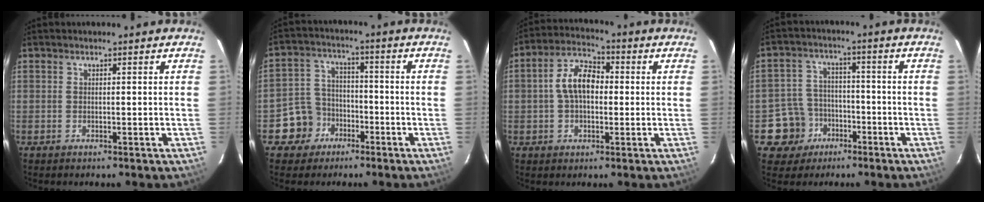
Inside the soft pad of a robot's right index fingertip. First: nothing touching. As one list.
[{"total": 7.7, "force": [-4.1, 6.5, 1.0], "torque": [-0.040, 0.033, -0.066]}, {"total": 8.4, "force": [0.1, 5.3, 6.6], "torque": [-0.127, 0.026, 0.001]}, {"total": 8.2, "force": [-4.0, 7.2, 0.5], "torque": [-0.036, 0.031, -0.059]}]